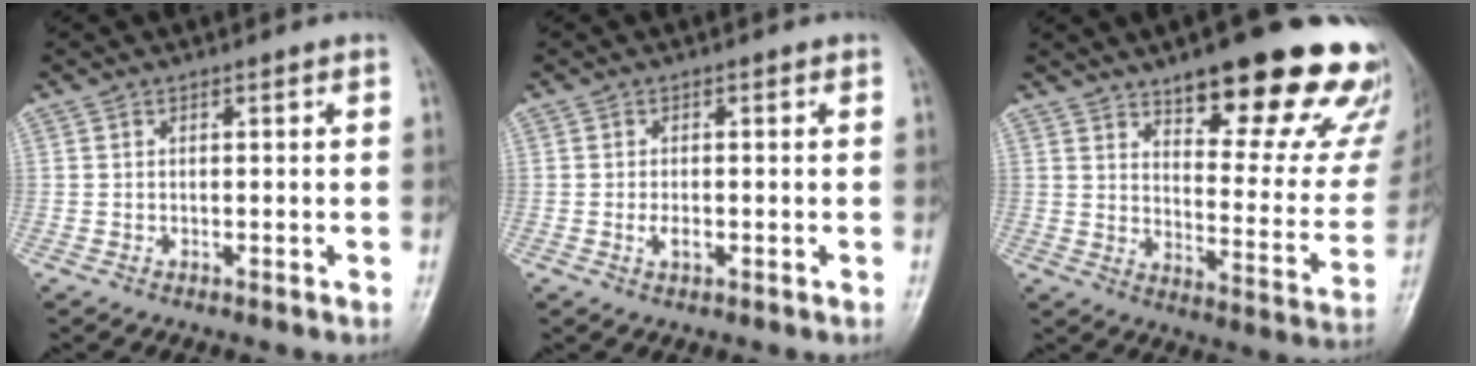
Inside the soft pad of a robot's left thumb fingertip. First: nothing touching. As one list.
[{"total": 2.1, "force": [-0.5, 1.3, 1.6], "torque": [-0.025, 0.001, -0.011]}, {"total": 26.7, "force": [17.6, 8.6, 18.2], "torque": [-0.188, -0.087, 0.229]}]